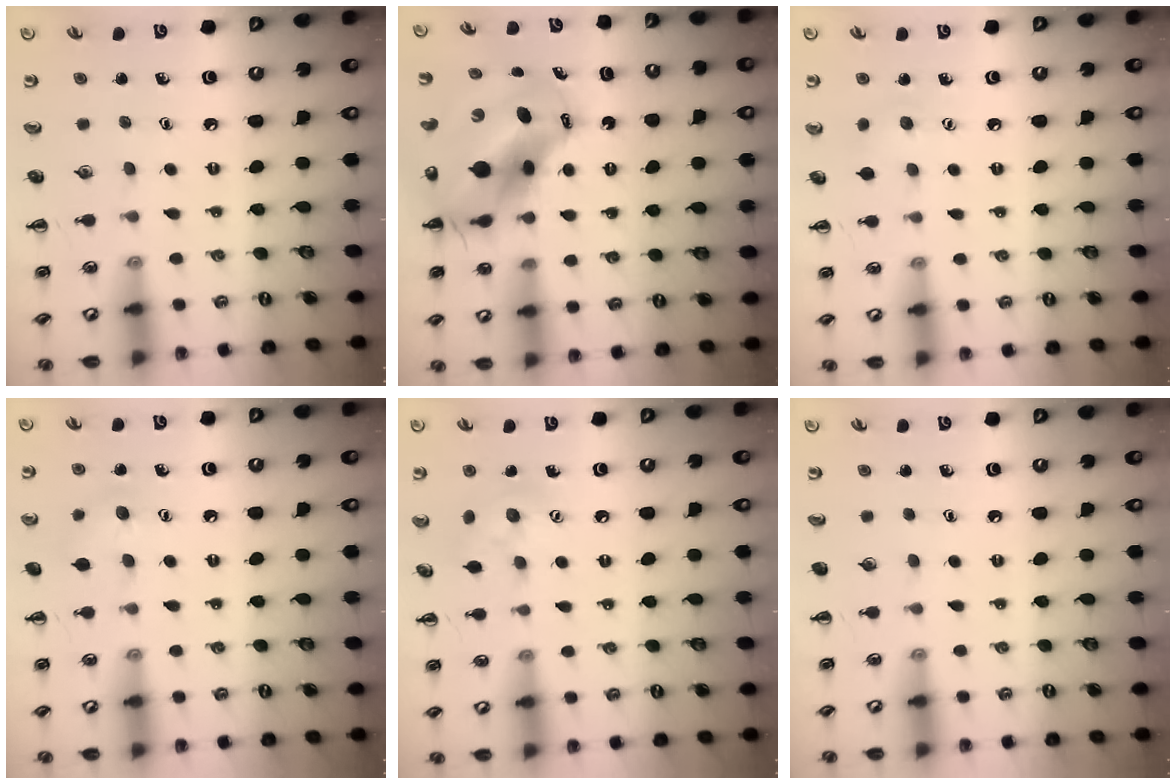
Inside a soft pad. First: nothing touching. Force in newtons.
{"total": 14.1, "press": 13.6, "slide": 3.5}
{"total": 5.3, "press": 5.2, "slide": 1.4}
{"total": 7.0, "press": 6.8, "slide": 1.7}
{"total": 8.4, "press": 8.4, "slide": 0.8}
{"total": 0.0}